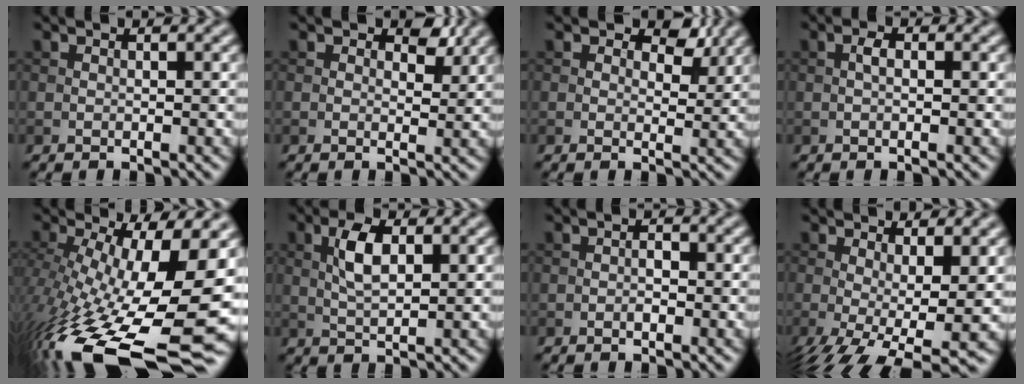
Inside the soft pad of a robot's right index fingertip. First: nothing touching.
{"total": 1.9, "force": [1.0, 1.0, 1.2], "torque": [-0.013, -0.006, 0.014]}
{"total": 3.3, "force": [1.7, 1.8, 2.1], "torque": [-0.028, -0.004, 0.022]}
{"total": 1.4, "force": [-0.2, 0.4, 1.3], "torque": [-0.026, 0.002, -0.005]}
{"total": 16.9, "force": [-4.9, 5.6, 15.2], "torque": [-0.277, -0.017, -0.078]}
{"total": 3.7, "force": [0.8, 1.5, 3.3], "torque": [-0.068, 0.003, 0.016]}
{"total": 1.1, "force": [-0.4, 0.5, 0.9], "torque": [-0.013, 0.002, -0.008]}
{"total": 8.7, "force": [-2.6, 2.6, 7.9], "torque": [-0.132, -0.027, -0.031]}